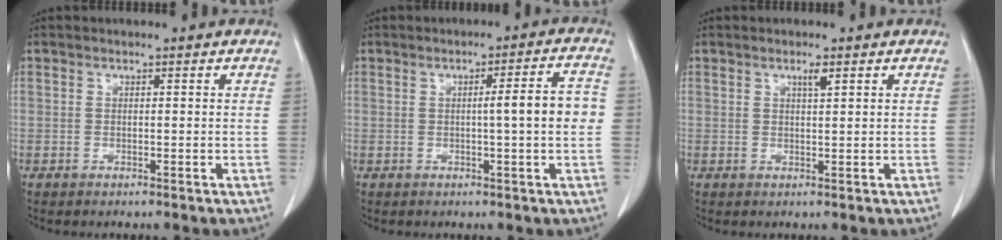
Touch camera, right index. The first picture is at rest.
{"total": 6.0, "force": [-0.3, -0.1, 6.0], "torque": [-0.082, 0.010, -0.005]}
{"total": 1.4, "force": [0.8, 0.0, 1.1], "torque": [-0.019, -0.002, 0.014]}